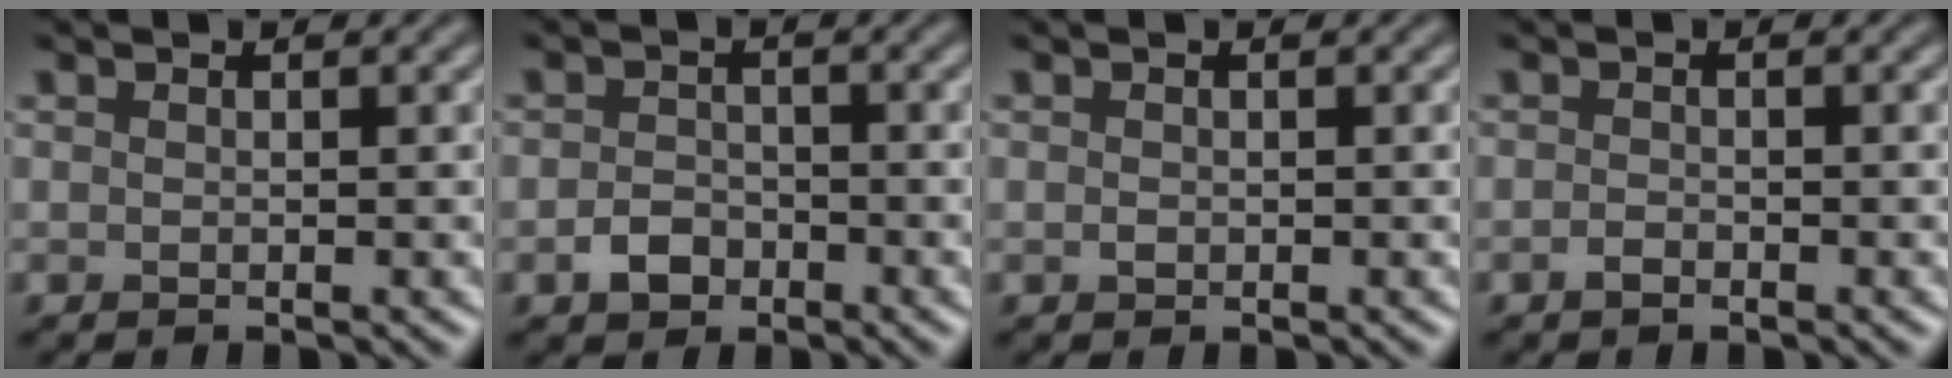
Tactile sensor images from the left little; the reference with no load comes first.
{"total": 2.3, "force": [-1.3, 1.6, 0.9], "torque": [-0.011, 0.002, -0.031]}
{"total": 0.5, "force": [-0.1, 0.5, 0.3], "torque": [-0.006, 0.000, -0.003]}
{"total": 0.9, "force": [-0.7, 0.4, 0.4], "torque": [-0.008, 0.000, -0.016]}